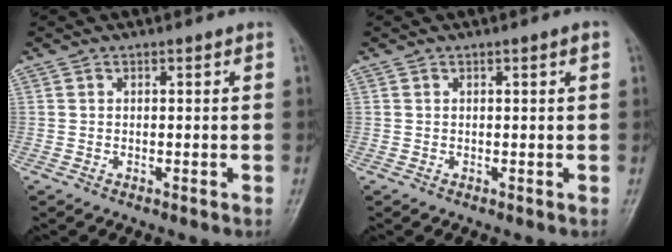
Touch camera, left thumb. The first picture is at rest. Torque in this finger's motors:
{"motor_torque": [0.04, -0.03, 0.04, -0.07, 0.00]}